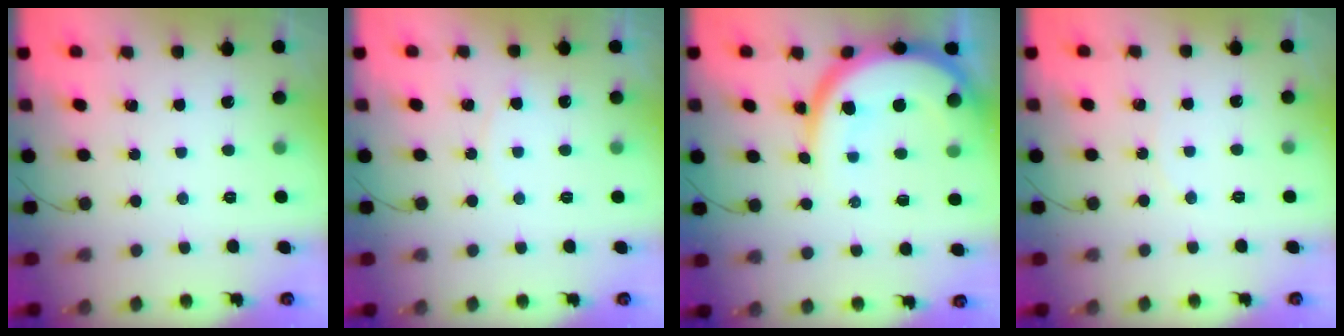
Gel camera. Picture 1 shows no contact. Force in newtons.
{"total": 2.7, "press": 2.7, "slide": 0.3}
{"total": 14.4, "press": 14.4, "slide": 1.3}
{"total": 3.9, "press": 3.2, "slide": 2.2}